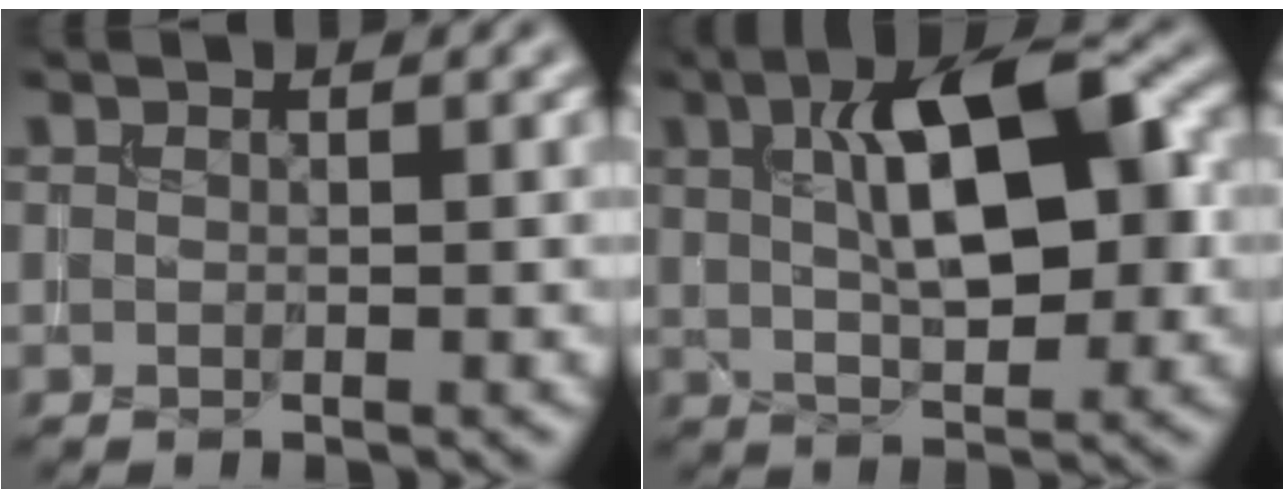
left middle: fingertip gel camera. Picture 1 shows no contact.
{"total": 10.0, "force": [2.3, 4.1, 8.9], "torque": [-0.130, 0.014, 0.035]}